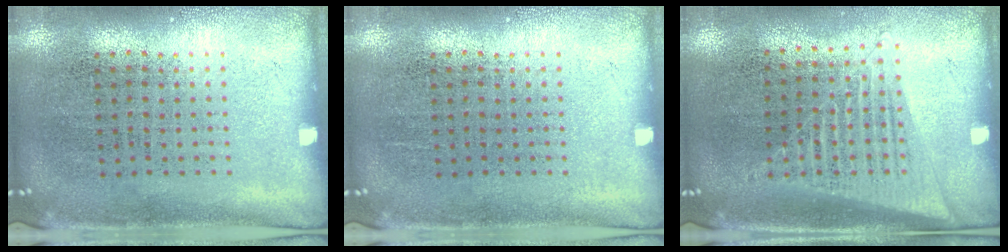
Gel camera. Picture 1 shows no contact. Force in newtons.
{"total": 0.0}
{"total": 1.5, "press": 1.4, "slide": 0.5}